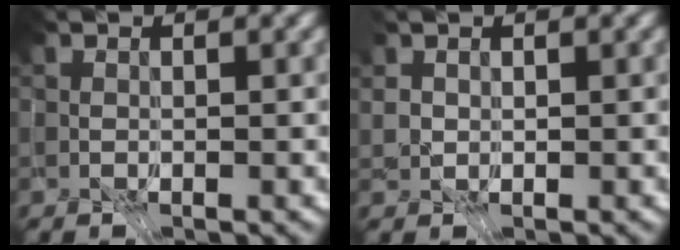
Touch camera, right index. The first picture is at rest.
{"total": 1.1, "force": [-0.1, -0.5, -1.0], "torque": [0.011, -0.009, 0.015]}